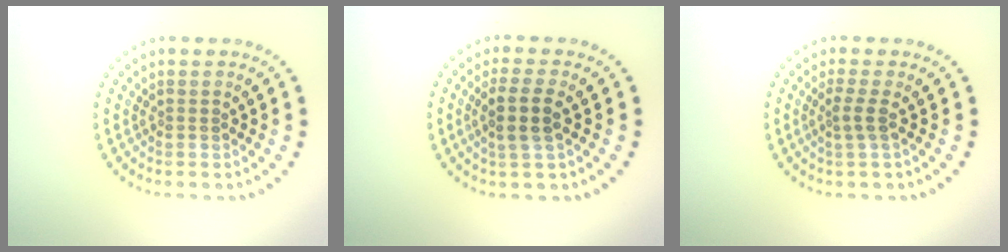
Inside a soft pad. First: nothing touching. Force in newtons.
{"total": 2.8, "press": 2.5, "slide": 1.2}
{"total": 1.7, "press": 1.1, "slide": 1.2}